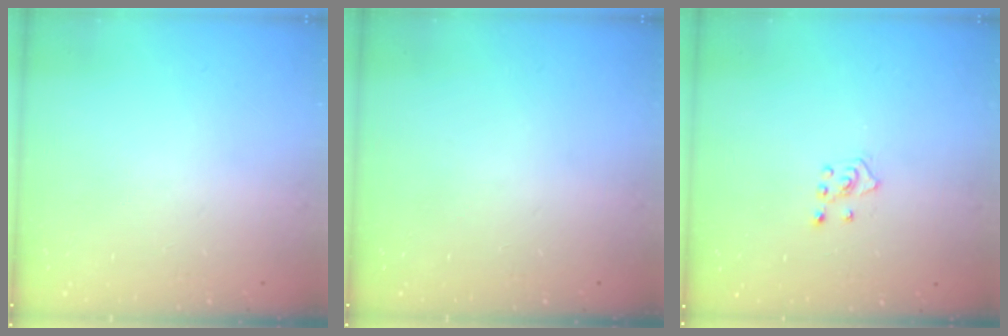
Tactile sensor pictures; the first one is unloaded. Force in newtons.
{"total": 0.0}
{"total": 4.1, "press": 4.1, "slide": 0.5}